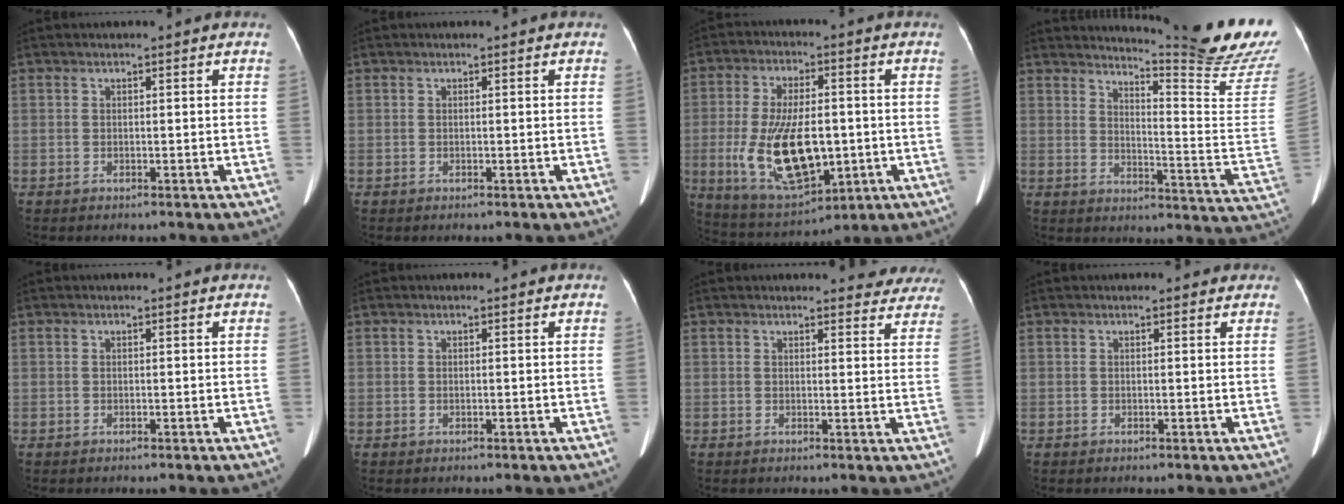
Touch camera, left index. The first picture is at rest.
{"total": 0.0}
{"total": 15.0, "force": [-2.3, 6.4, 13.4], "torque": [-0.258, -0.008, -0.023]}
{"total": 17.5, "force": [16.1, -2.8, 6.3], "torque": [-0.106, -0.133, 0.198]}
{"total": 0.0}
{"total": 0.0}
{"total": 10.1, "force": [9.6, 2.6, 1.7], "torque": [0.014, -0.013, 0.078]}
{"total": 2.1, "force": [1.8, 0.9, 0.7], "torque": [-0.006, 0.013, 0.013]}